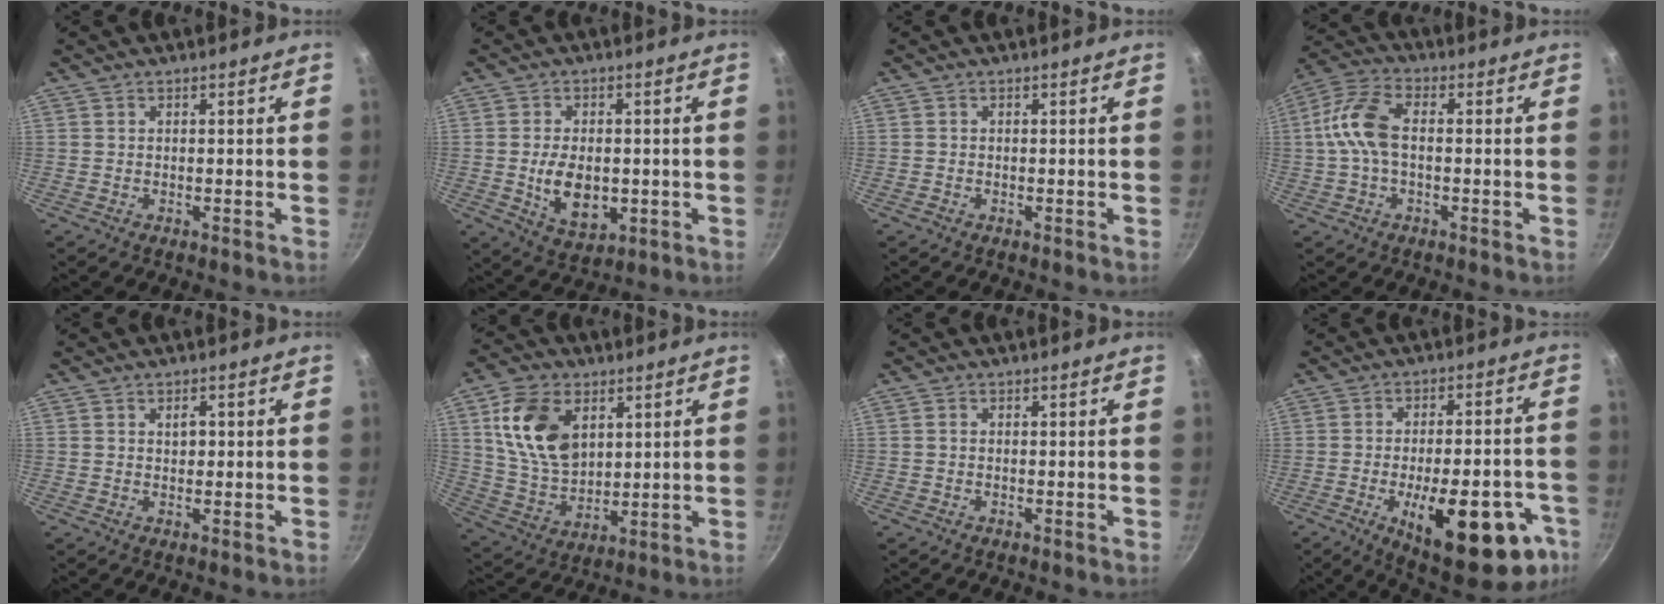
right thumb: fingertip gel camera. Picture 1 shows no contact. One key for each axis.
{"total": 9.2, "fx": -1.0, "fy": 5.9, "fz": 7.0, "tx": -0.107, "ty": -0.008, "tz": -0.005}
{"total": 0.6, "fx": -0.4, "fy": 0.4, "fz": 0.1, "tx": -0.002, "ty": 0.003, "tz": -0.008}
{"total": 9.9, "fx": -0.1, "fy": 5.6, "fz": 8.2, "tx": -0.167, "ty": 0.031, "tz": -0.017}
{"total": 2.0, "fx": 0.5, "fy": 1.3, "fz": 1.5, "tx": -0.012, "ty": -0.001, "tz": 0.006}
{"total": 15.1, "fx": 4.9, "fy": 10.1, "fz": 10.2, "tx": -0.163, "ty": -0.021, "tz": 0.101}
{"total": 0.5, "fx": 0.0, "fy": 0.4, "fz": 0.3, "tx": -0.003, "ty": 0.003, "tz": -0.002}
{"total": 23.3, "fx": -9.6, "fy": 9.6, "fz": 19.0, "tx": -0.218, "ty": 0.021, "tz": -0.123}